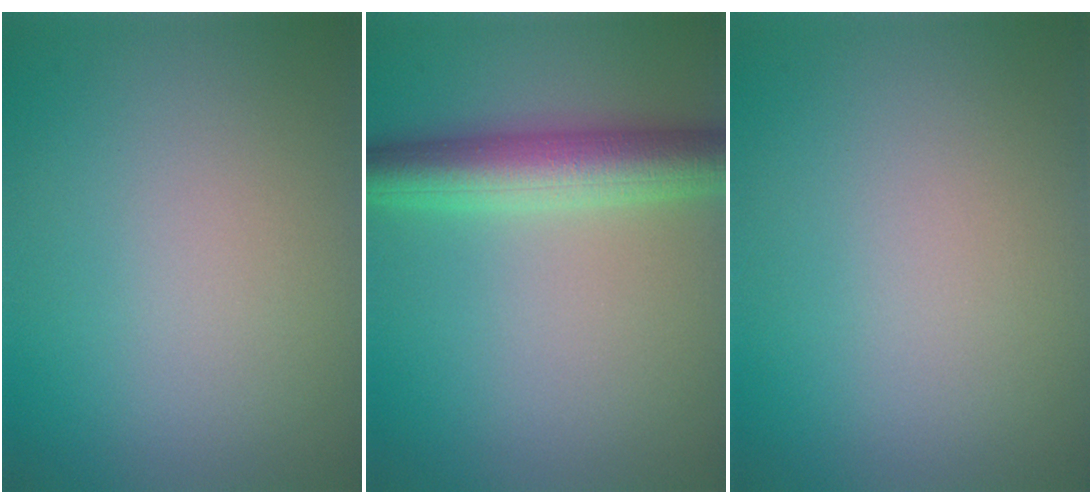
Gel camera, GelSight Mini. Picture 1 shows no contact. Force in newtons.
{"total": 6.0, "press": 6.0, "slide": 0.2}
{"total": 0.0}